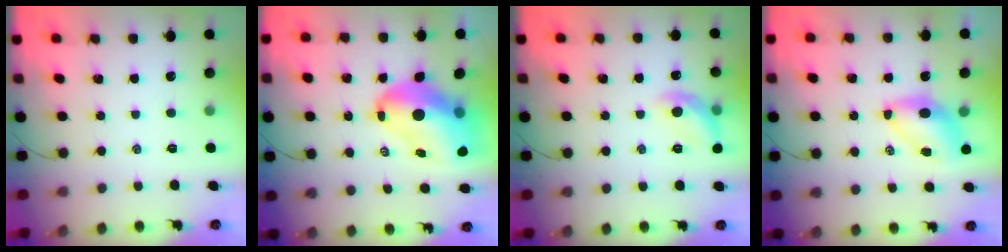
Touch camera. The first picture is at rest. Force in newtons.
{"total": 15.2, "press": 14.6, "slide": 4.3}
{"total": 9.9, "press": 9.9, "slide": 0.2}
{"total": 7.2, "press": 7.0, "slide": 1.4}